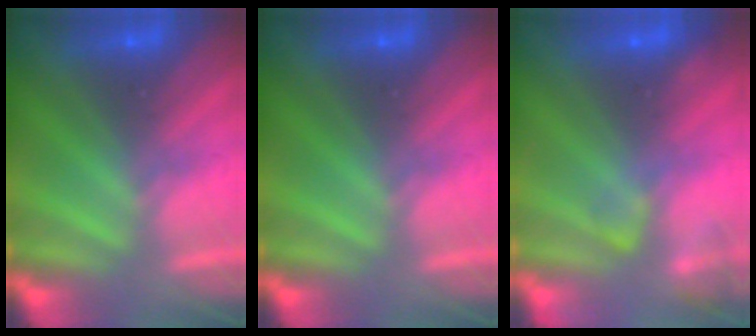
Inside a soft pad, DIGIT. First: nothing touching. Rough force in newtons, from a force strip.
{"total": 0.0}
{"total": 2.4}